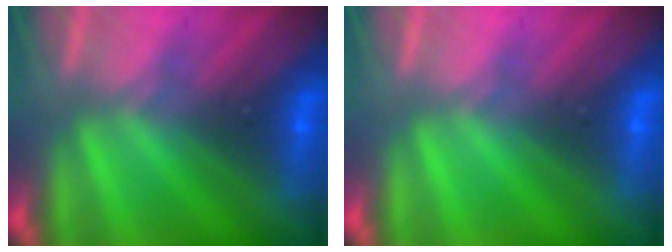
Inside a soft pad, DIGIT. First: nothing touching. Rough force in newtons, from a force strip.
{"total": 0.0}